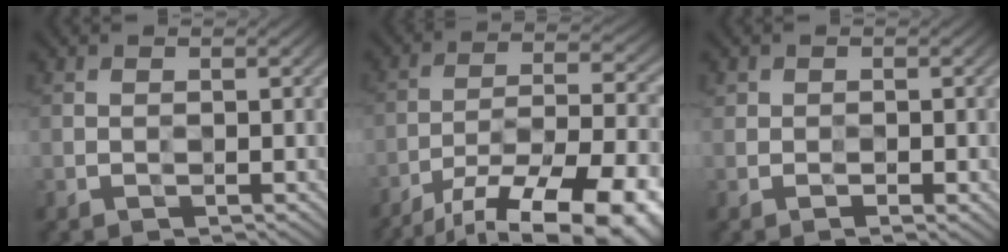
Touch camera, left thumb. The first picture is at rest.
{"total": 18.5, "force": [-14.7, 4.8, 10.0], "torque": [-0.143, -0.017, -0.212]}
{"total": 1.1, "force": [-0.4, 0.8, 0.7], "torque": [-0.010, -0.002, -0.009]}